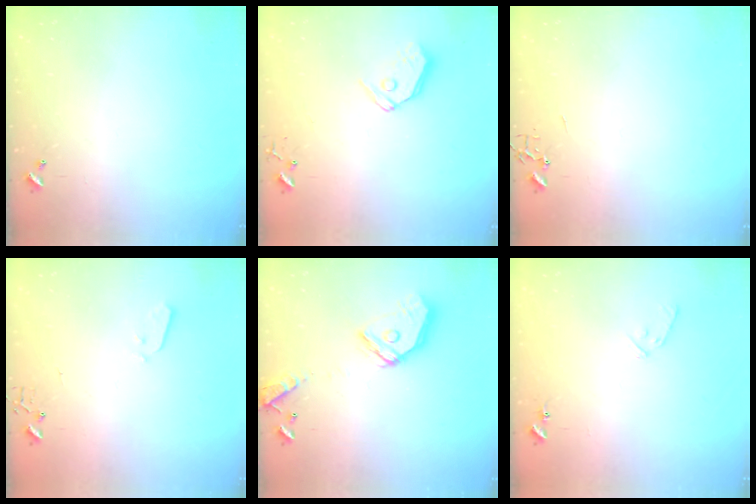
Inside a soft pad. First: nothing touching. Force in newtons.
{"total": 8.3, "press": 8.2, "slide": 0.7}
{"total": 0.0}
{"total": 3.0, "press": 2.9, "slide": 0.3}
{"total": 16.2, "press": 16.1, "slide": 2.1}
{"total": 6.7, "press": 6.7, "slide": 0.7}